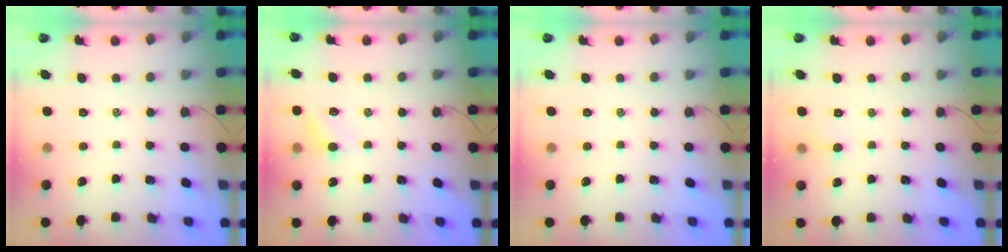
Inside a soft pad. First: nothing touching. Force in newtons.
{"total": 5.8, "press": 5.6, "slide": 1.5}
{"total": 0.0}
{"total": 3.3, "press": 3.1, "slide": 1.2}